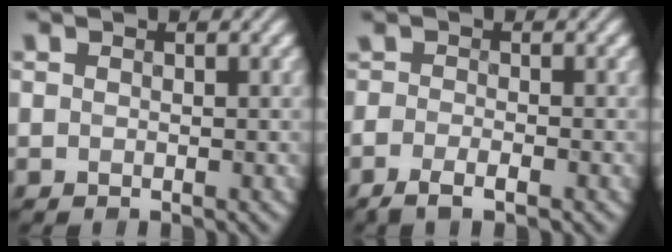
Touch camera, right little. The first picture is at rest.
{"total": 2.4, "force": [-1.5, 0.5, 1.8], "torque": [-0.029, -0.008, -0.031]}